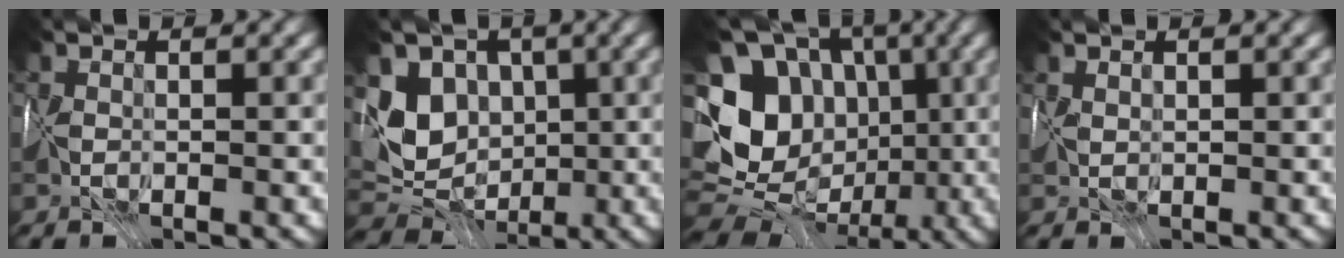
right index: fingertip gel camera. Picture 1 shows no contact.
{"total": 6.2, "force": [1.7, 5.2, 2.7], "torque": [-0.040, 0.002, 0.021]}
{"total": 15.0, "force": [0.5, 13.4, 6.7], "torque": [-0.157, 0.020, 0.000]}
{"total": 1.0, "force": [1.0, 0.2, -0.1], "torque": [-0.002, 0.008, 0.023]}